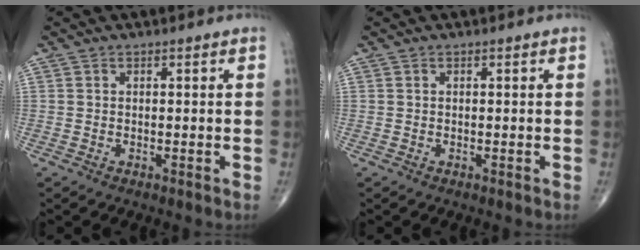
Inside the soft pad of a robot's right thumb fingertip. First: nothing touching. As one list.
[{"total": 0.0}]